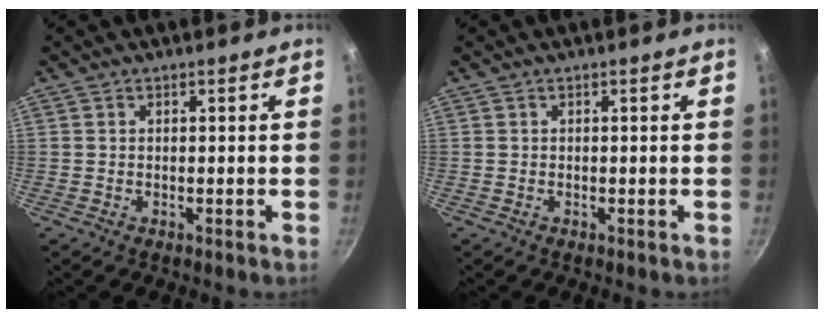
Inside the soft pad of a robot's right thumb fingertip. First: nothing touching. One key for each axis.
{"total": 0.0}